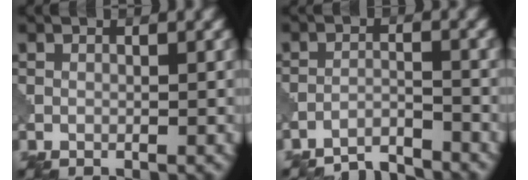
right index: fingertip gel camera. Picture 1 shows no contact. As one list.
[{"total": 3.6, "force": [-3.5, 0.3, 0.6], "torque": [-0.009, -0.001, -0.068]}]